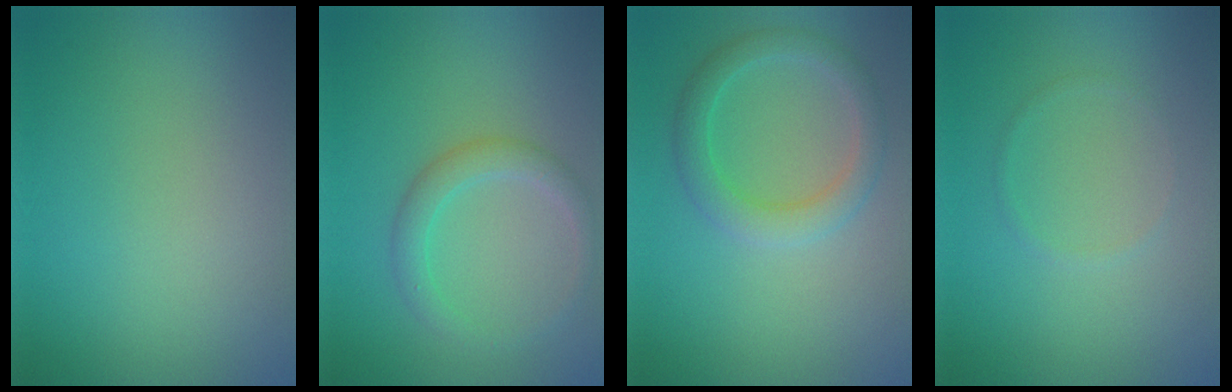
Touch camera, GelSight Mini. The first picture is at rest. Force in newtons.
{"total": 2.5, "press": 2.5, "slide": 0.0}
{"total": 3.1, "press": 3.1, "slide": 0.1}
{"total": 0.6, "press": 0.6, "slide": 0.1}